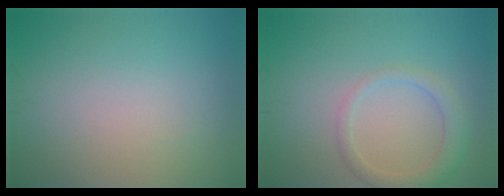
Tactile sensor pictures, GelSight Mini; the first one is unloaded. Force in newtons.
{"total": 2.6, "press": 2.6, "slide": 0.1}